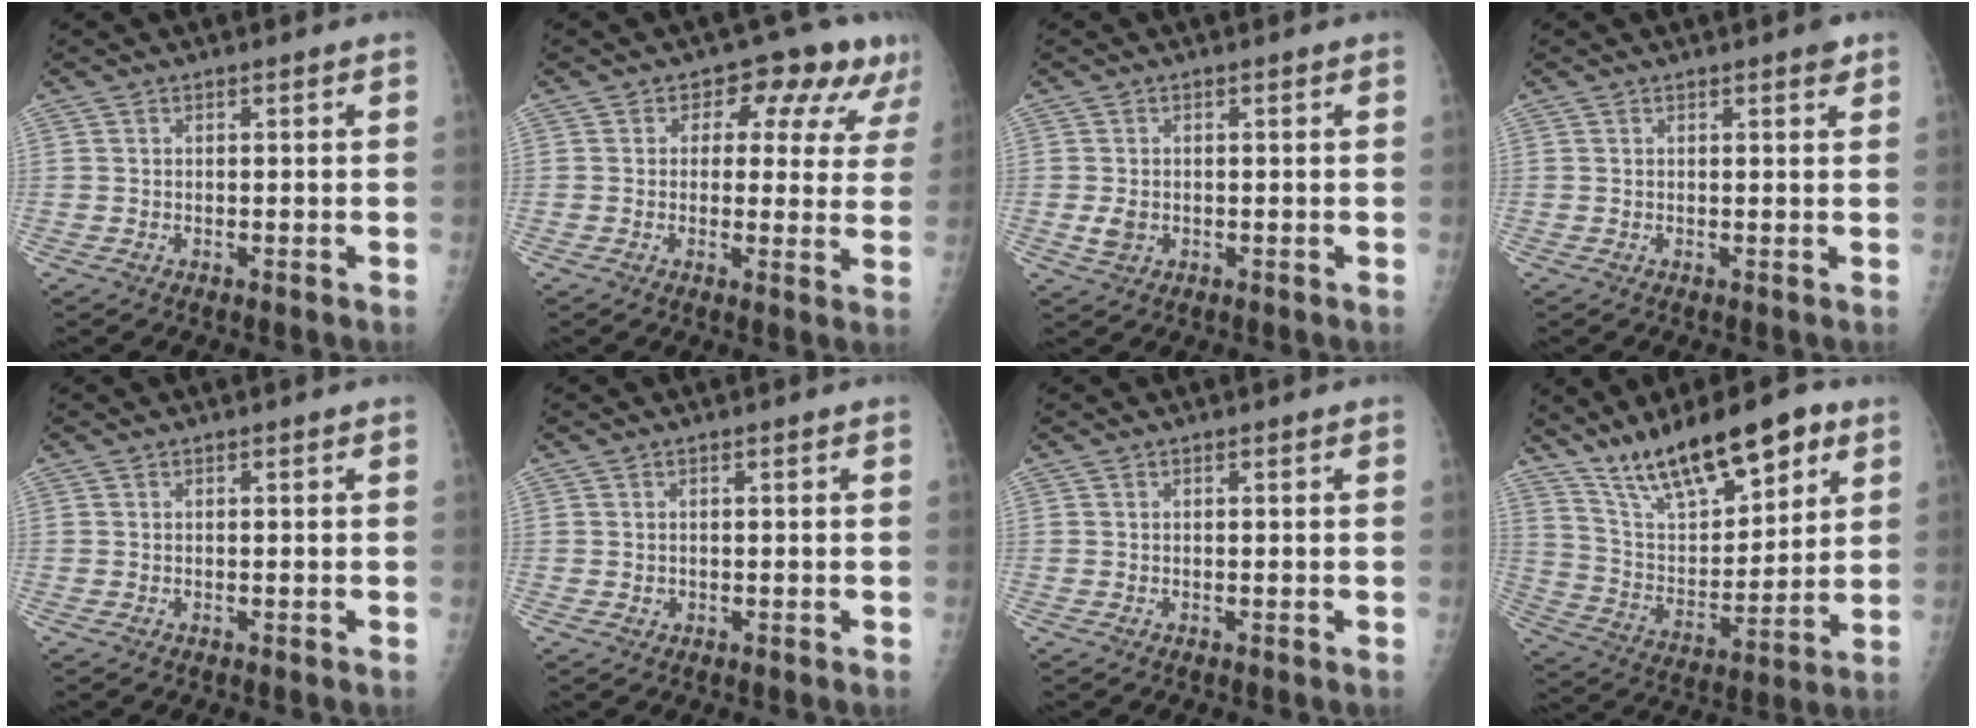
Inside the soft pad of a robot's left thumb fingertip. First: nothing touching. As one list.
[{"total": 10.2, "force": [5.6, 6.4, 5.7], "torque": [-0.013, -0.016, 0.049]}, {"total": 2.5, "force": [-0.4, 1.9, 1.6], "torque": [-0.030, -0.002, -0.003]}, {"total": 1.6, "force": [1.1, 0.4, 1.2], "torque": [-0.015, -0.004, 0.012]}, {"total": 0.0}, {"total": 0.7, "force": [0.0, 0.7, 0.2], "torque": [0.000, 0.001, 0.002]}, {"total": 0.0}, {"total": 19.0, "force": [12.8, 6.7, 12.3], "torque": [-0.169, -0.056, 0.231]}]